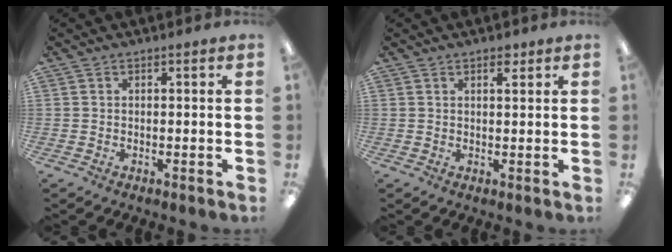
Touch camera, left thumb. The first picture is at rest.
{"total": 2.1, "force": [1.6, 0.7, 1.1], "torque": [-0.007, -0.007, 0.026]}